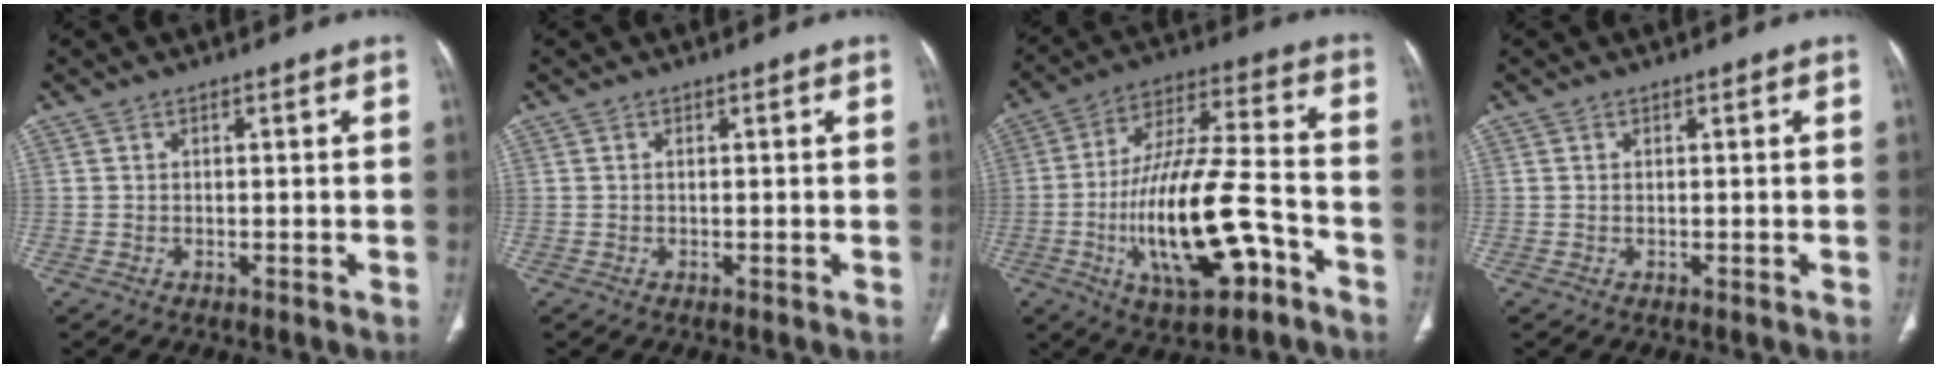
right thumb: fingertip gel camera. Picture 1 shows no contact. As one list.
[{"total": 0.0}, {"total": 21.1, "force": [-7.3, 7.7, 18.3], "torque": [-0.330, 0.042, -0.113]}, {"total": 0.0}]